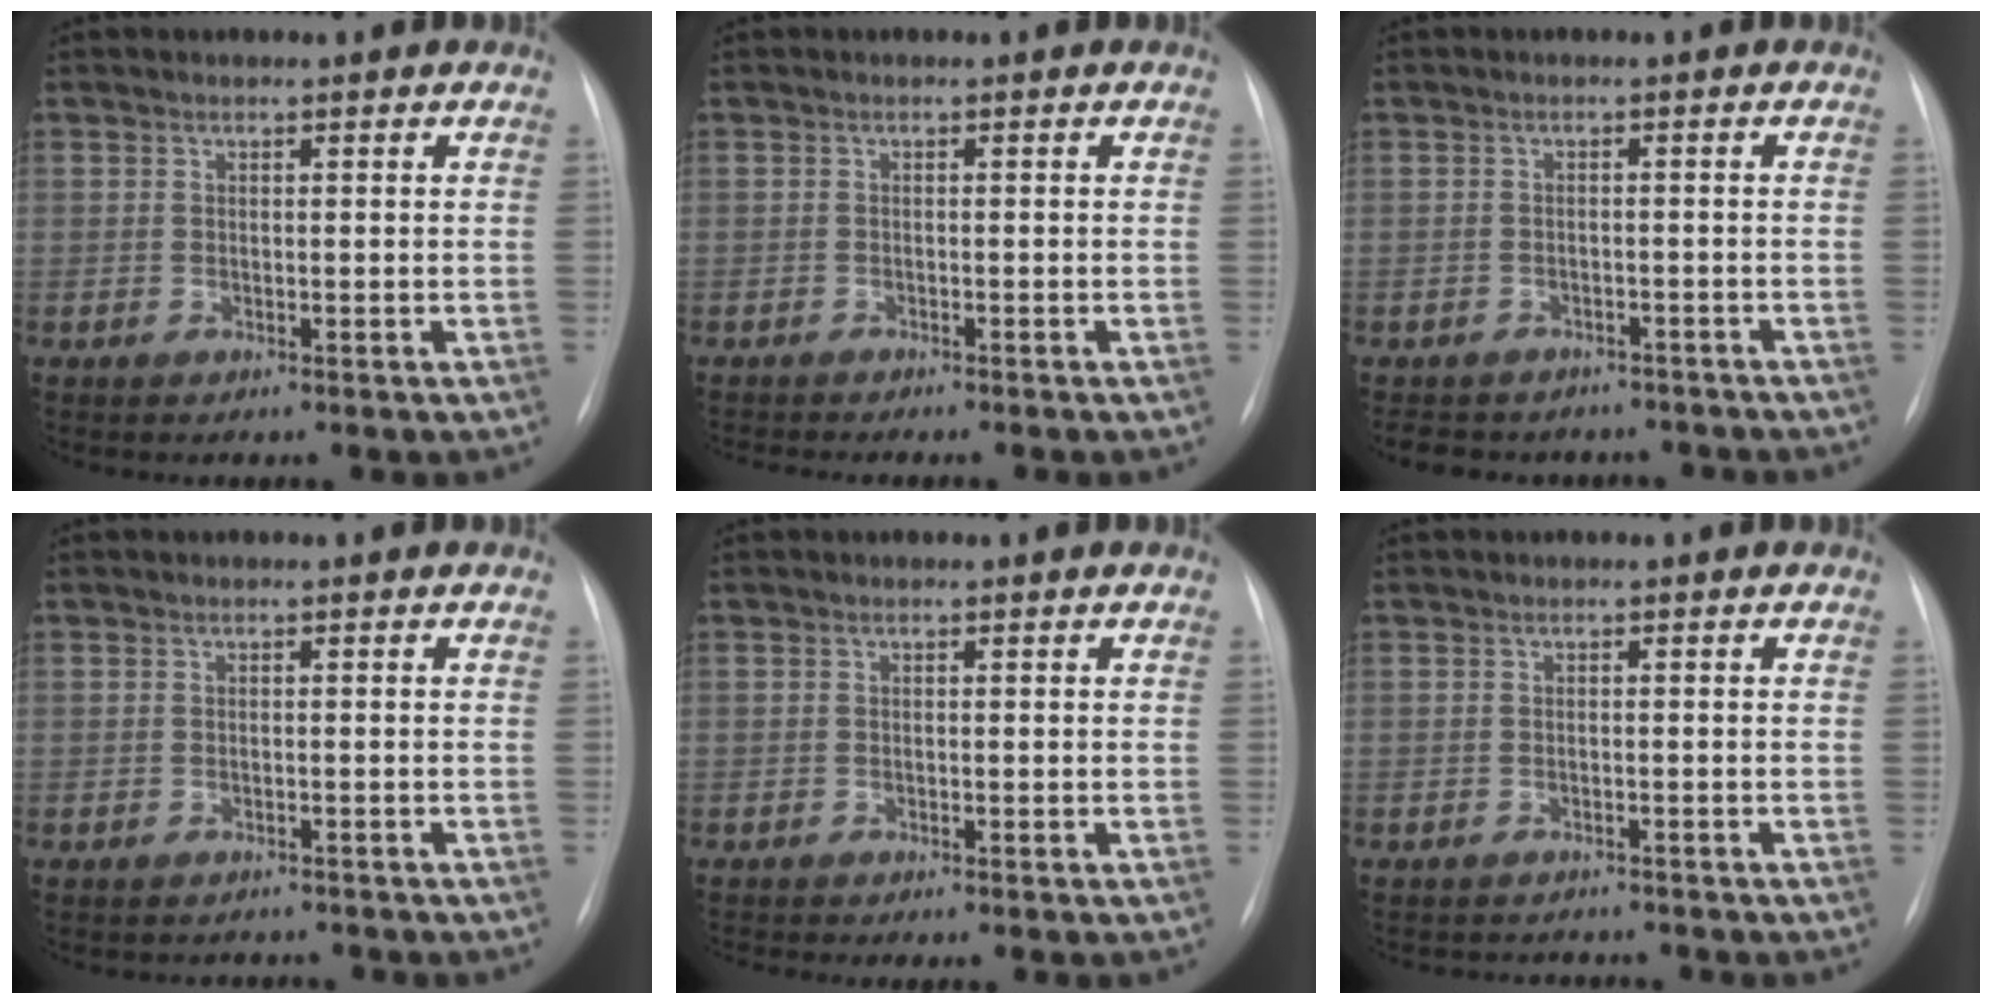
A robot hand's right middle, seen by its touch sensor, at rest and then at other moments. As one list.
[{"total": 4.2, "force": [-3.8, 0.3, 1.7], "torque": [-0.018, -0.005, -0.051]}, {"total": 10.5, "force": [-9.1, 4.7, 2.4], "torque": [-0.043, 0.011, -0.103]}, {"total": 3.4, "force": [-3.1, 1.2, 0.2], "torque": [0.002, 0.001, -0.038]}, {"total": 0.8, "force": [-0.7, -0.3, 0.1], "torque": [-0.001, 0.000, -0.013]}, {"total": 4.2, "force": [-4.0, 1.2, 0.5], "torque": [-0.002, -0.002, -0.051]}]